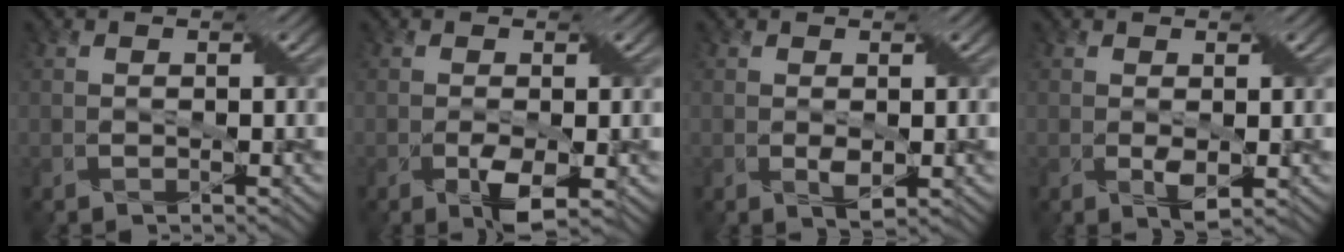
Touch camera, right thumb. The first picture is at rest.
{"total": 3.2, "force": [-0.9, 1.2, 2.8], "torque": [-0.056, -0.010, -0.013]}
{"total": 1.7, "force": [0.1, 0.9, 1.4], "torque": [-0.030, -0.004, 0.006]}
{"total": 1.8, "force": [0.1, 0.8, 1.6], "torque": [-0.034, -0.005, 0.007]}